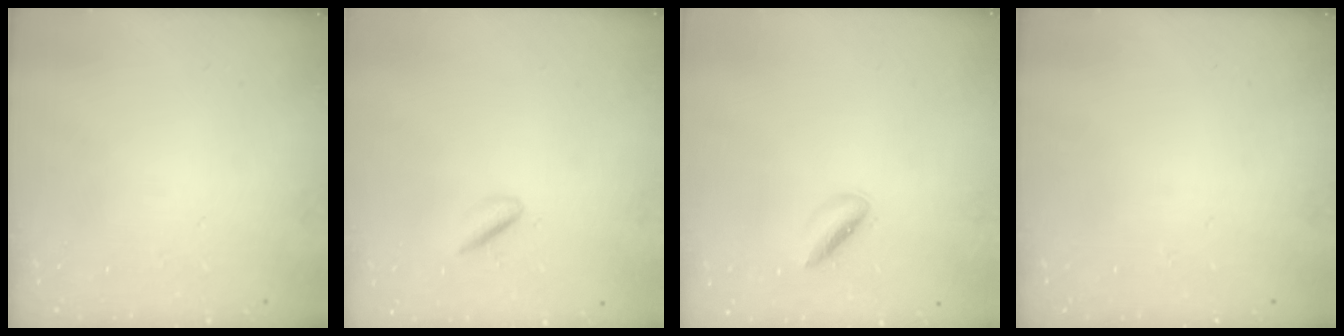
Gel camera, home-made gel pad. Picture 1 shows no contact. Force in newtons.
{"total": 2.8, "press": 2.6, "slide": 1.0}
{"total": 2.1, "press": 2.1, "slide": 0.3}
{"total": 0.0}